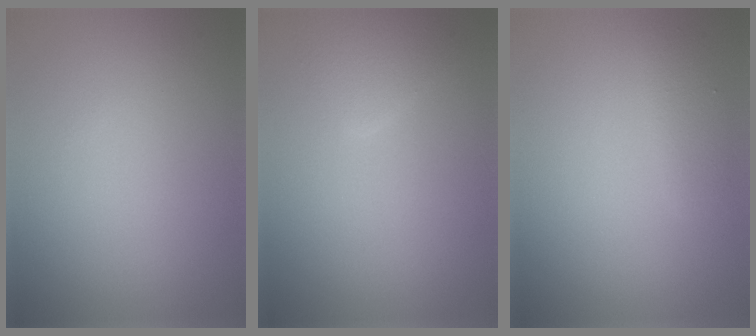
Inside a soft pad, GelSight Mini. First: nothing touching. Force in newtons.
{"total": 2.3, "press": 2.3, "slide": 0.1}
{"total": 1.6, "press": 1.6, "slide": 0.1}